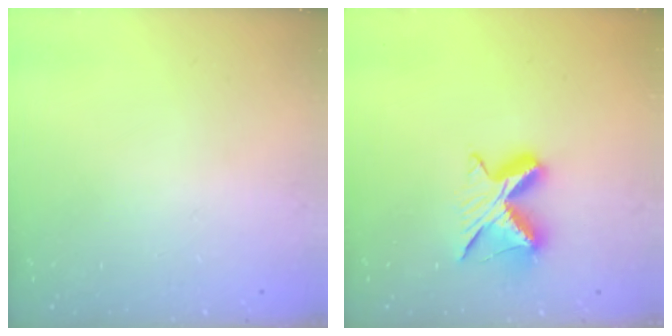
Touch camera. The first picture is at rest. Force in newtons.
{"total": 9.2, "press": 9.1, "slide": 1.0}